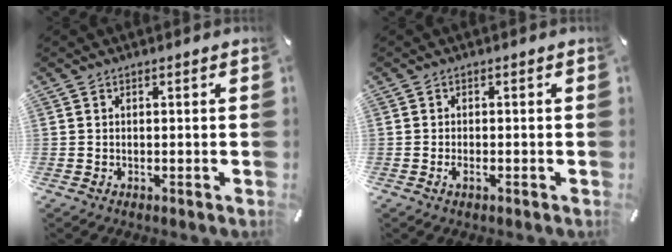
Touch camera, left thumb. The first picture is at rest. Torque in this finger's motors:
{"motor_torque": [0.09, 0.15, -0.02, -0.02, 0.04]}